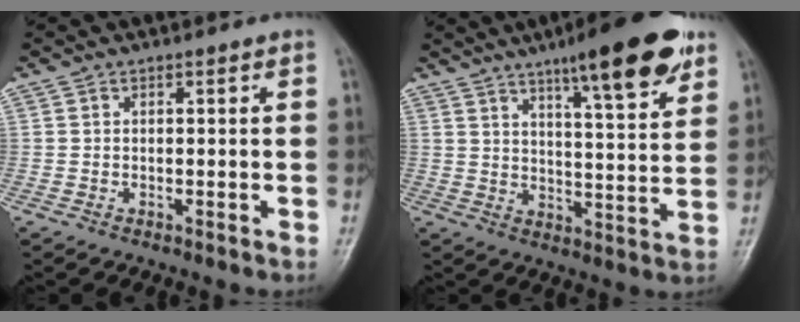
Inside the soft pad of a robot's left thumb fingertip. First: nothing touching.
{"total": 16.1, "force": [9.9, 3.4, 12.2], "torque": [-0.155, -0.044, 0.147]}